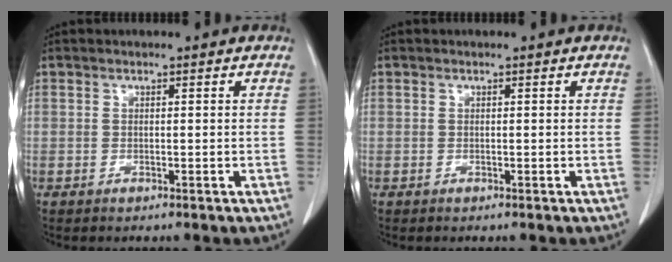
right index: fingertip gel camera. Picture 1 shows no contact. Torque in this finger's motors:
{"motor_torque": [0.00, 0.00, 0.00, 0.00]}